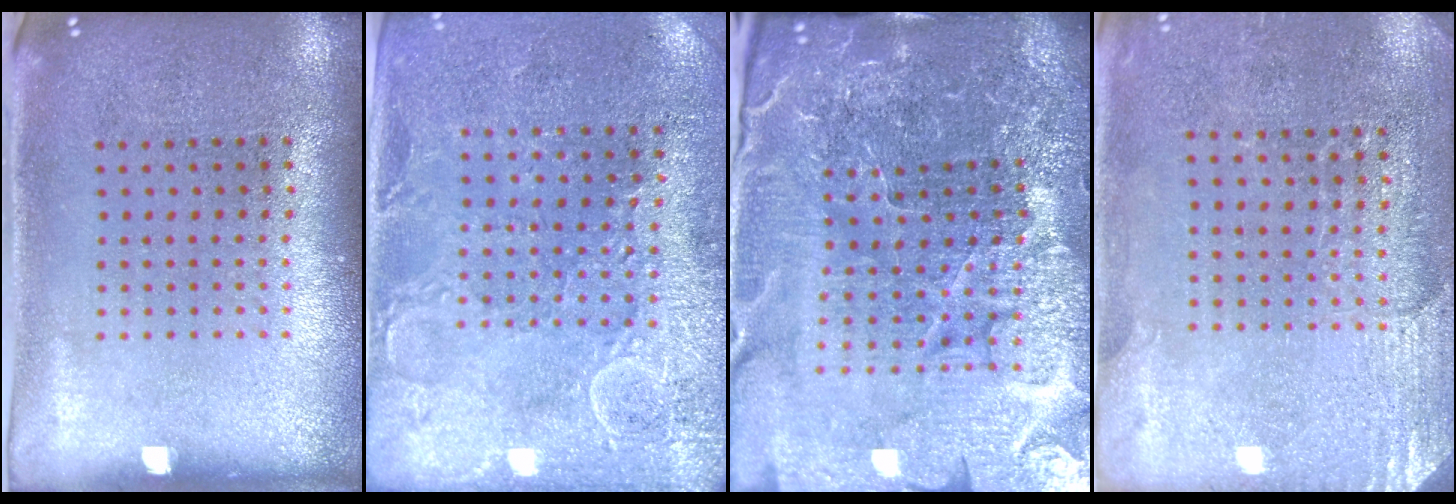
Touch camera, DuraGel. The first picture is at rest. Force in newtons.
{"total": 2.8, "press": 2.7, "slide": 0.8}
{"total": 6.1, "press": 5.5, "slide": 2.5}
{"total": 2.8, "press": 2.6, "slide": 1.0}